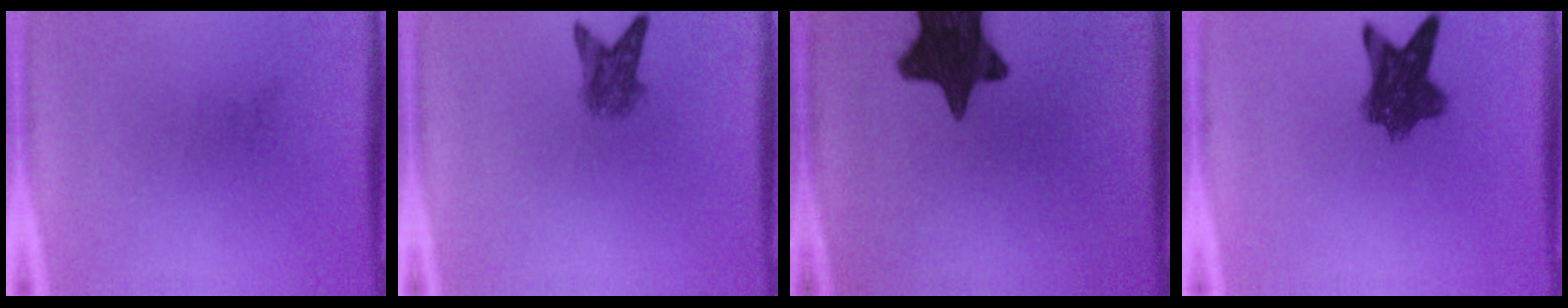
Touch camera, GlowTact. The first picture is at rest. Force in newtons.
{"total": 3.9}
{"total": 13.8}
{"total": 8.2}